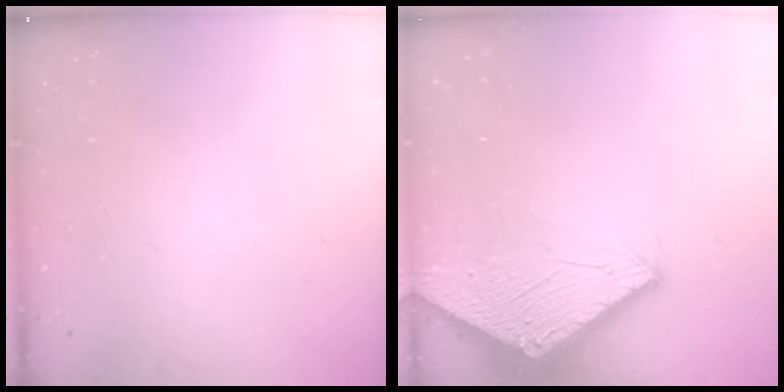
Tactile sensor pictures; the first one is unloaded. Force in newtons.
{"total": 2.9, "press": 2.9, "slide": 0.1}